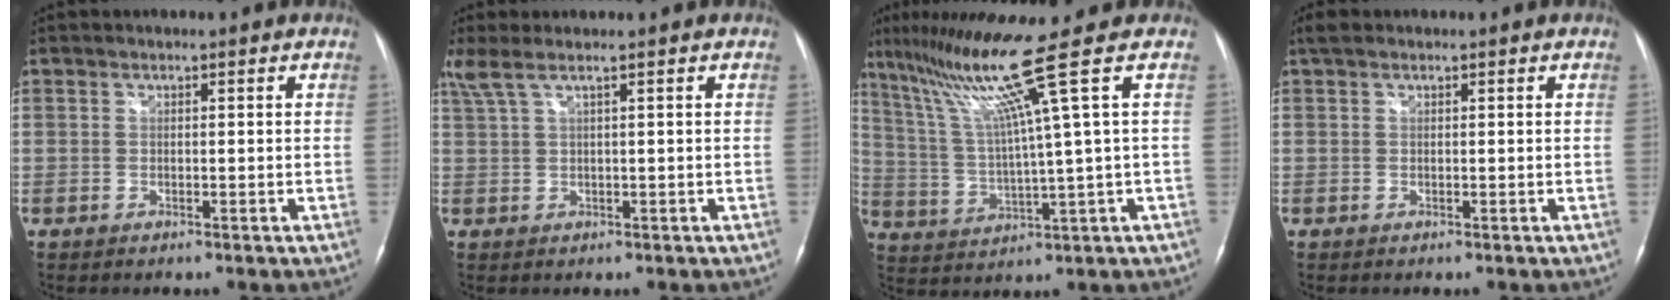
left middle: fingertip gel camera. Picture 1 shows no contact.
{"total": 3.3, "force": [2.2, -0.2, 2.5], "torque": [-0.074, 0.025, 0.053]}
{"total": 11.6, "force": [6.6, -3.6, 8.9], "torque": [-0.155, 0.001, 0.121]}
{"total": 1.3, "force": [1.0, 0.7, 0.6], "torque": [-0.015, 0.018, 0.018]}